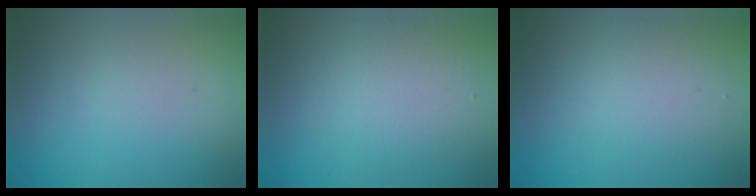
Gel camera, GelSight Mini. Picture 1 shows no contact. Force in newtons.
{"total": 2.9, "press": 2.9, "slide": 0.3}
{"total": 2.7, "press": 2.7, "slide": 0.1}